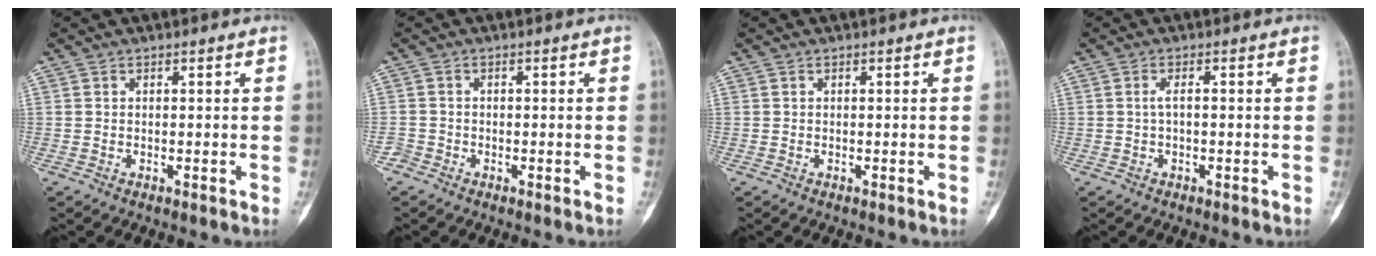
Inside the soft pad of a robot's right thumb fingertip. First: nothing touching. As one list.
[{"total": 1.6, "force": [-1.2, 1.1, -0.2], "torque": [0.004, 0.005, -0.029]}, {"total": 0.0}, {"total": 0.6, "force": [-0.2, 0.4, 0.4], "torque": [-0.006, 0.002, -0.007]}]